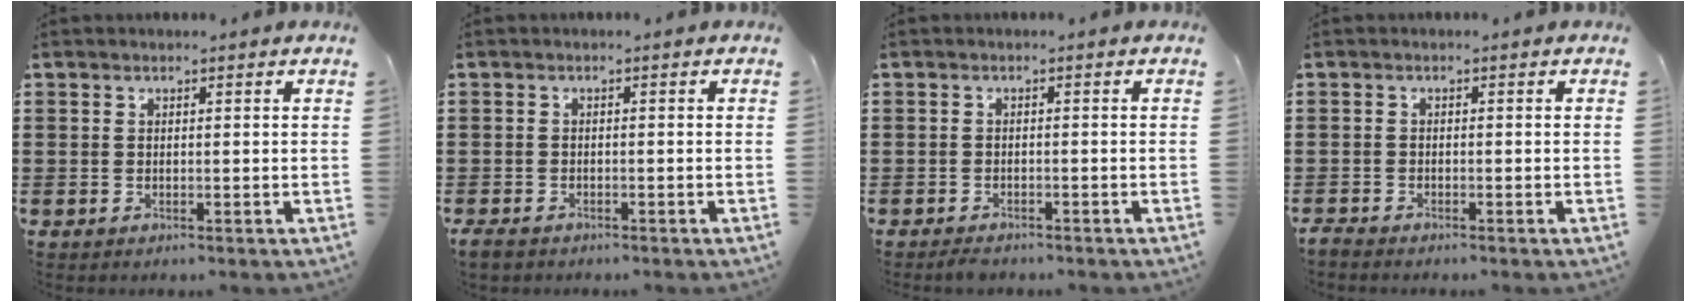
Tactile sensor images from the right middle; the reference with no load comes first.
{"total": 1.5, "force": [-1.2, 0.7, 0.4], "torque": [-0.018, 0.000, -0.028]}
{"total": 1.1, "force": [-1.1, 0.2, 0.2], "torque": [-0.008, -0.003, -0.021]}
{"total": 1.3, "force": [-1.3, 0.2, 0.0], "torque": [-0.005, 0.003, -0.029]}